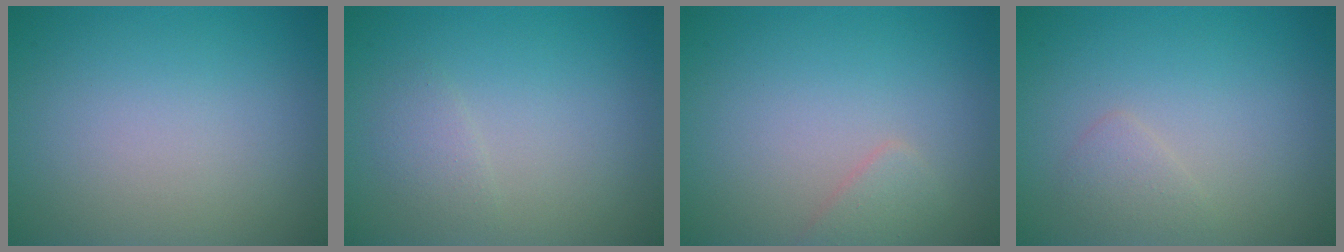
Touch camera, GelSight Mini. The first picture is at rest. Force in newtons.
{"total": 1.2, "press": 1.2, "slide": 0.0}
{"total": 1.2, "press": 1.2, "slide": 0.0}
{"total": 1.1, "press": 1.1, "slide": 0.0}